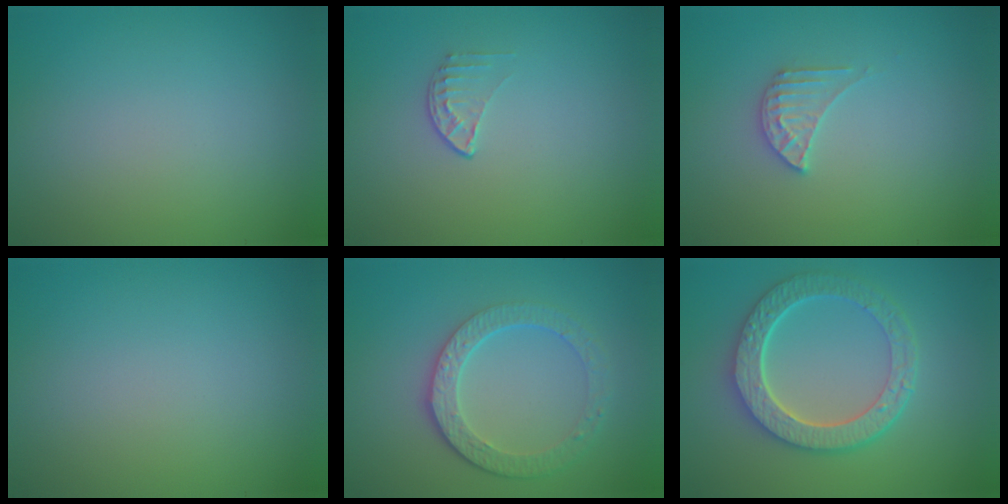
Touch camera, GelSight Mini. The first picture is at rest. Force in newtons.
{"total": 1.1, "press": 0.7, "slide": 0.9}
{"total": 2.1, "press": 2.0, "slide": 0.4}
{"total": 0.0}
{"total": 4.5, "press": 3.3, "slide": 3.1}
{"total": 6.4, "press": 5.0, "slide": 3.9}